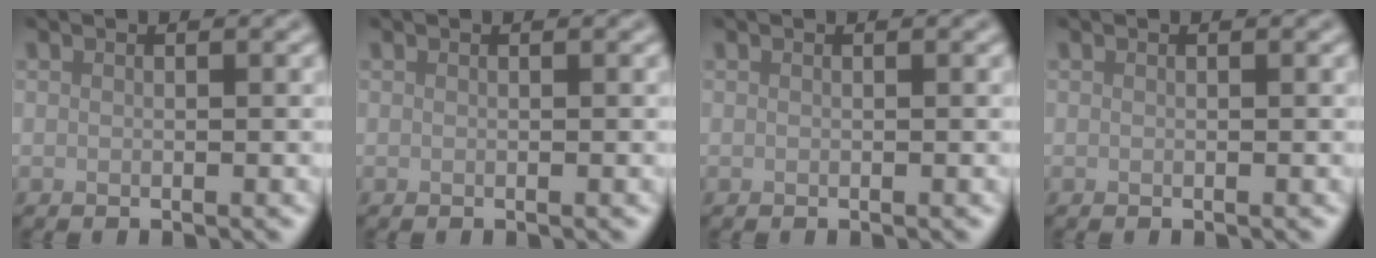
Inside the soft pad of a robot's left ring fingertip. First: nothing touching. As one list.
[{"total": 0.0}, {"total": 0.0}, {"total": 0.0}]